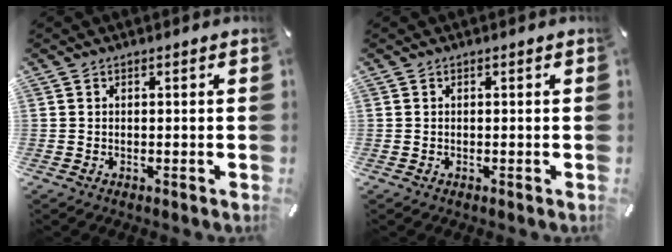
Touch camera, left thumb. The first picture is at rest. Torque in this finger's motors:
{"motor_torque": [-0.19, 0.12, -0.10, 0.01, -0.01]}